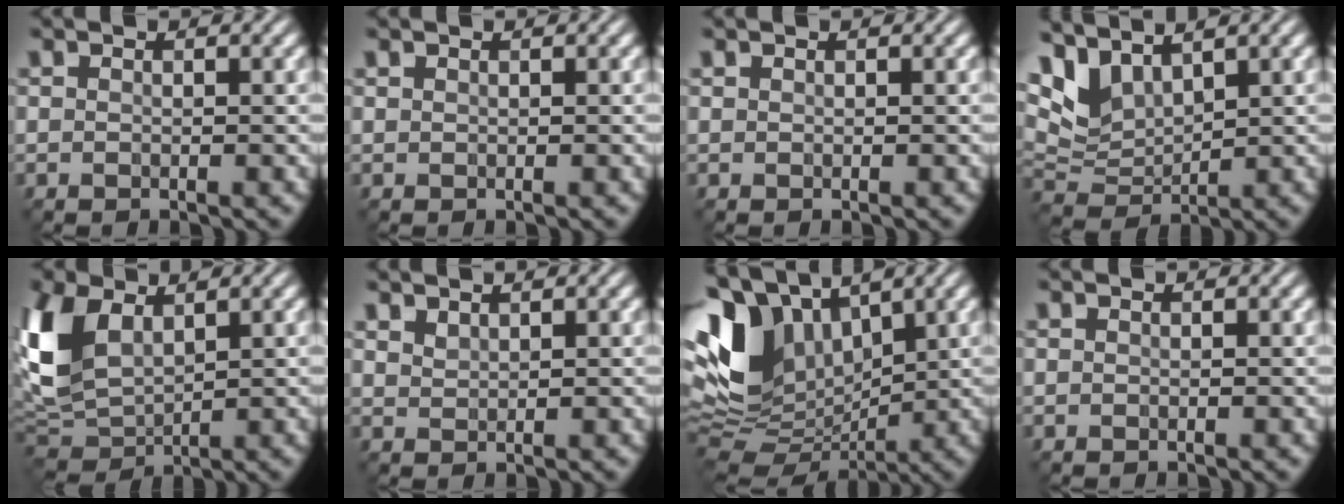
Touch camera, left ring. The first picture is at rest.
{"total": 0.0}
{"total": 0.0}
{"total": 4.7, "force": [3.2, 2.2, 2.7], "torque": [-0.070, -0.001, 0.066]}
{"total": 7.8, "force": [2.3, 4.9, 5.6], "torque": [-0.142, 0.006, 0.046]}
{"total": 1.2, "force": [1.1, 0.3, 0.3], "torque": [-0.011, 0.000, 0.027]}
{"total": 12.1, "force": [4.1, 7.7, 8.4], "torque": [-0.198, 0.017, 0.071]}
{"total": 0.0}